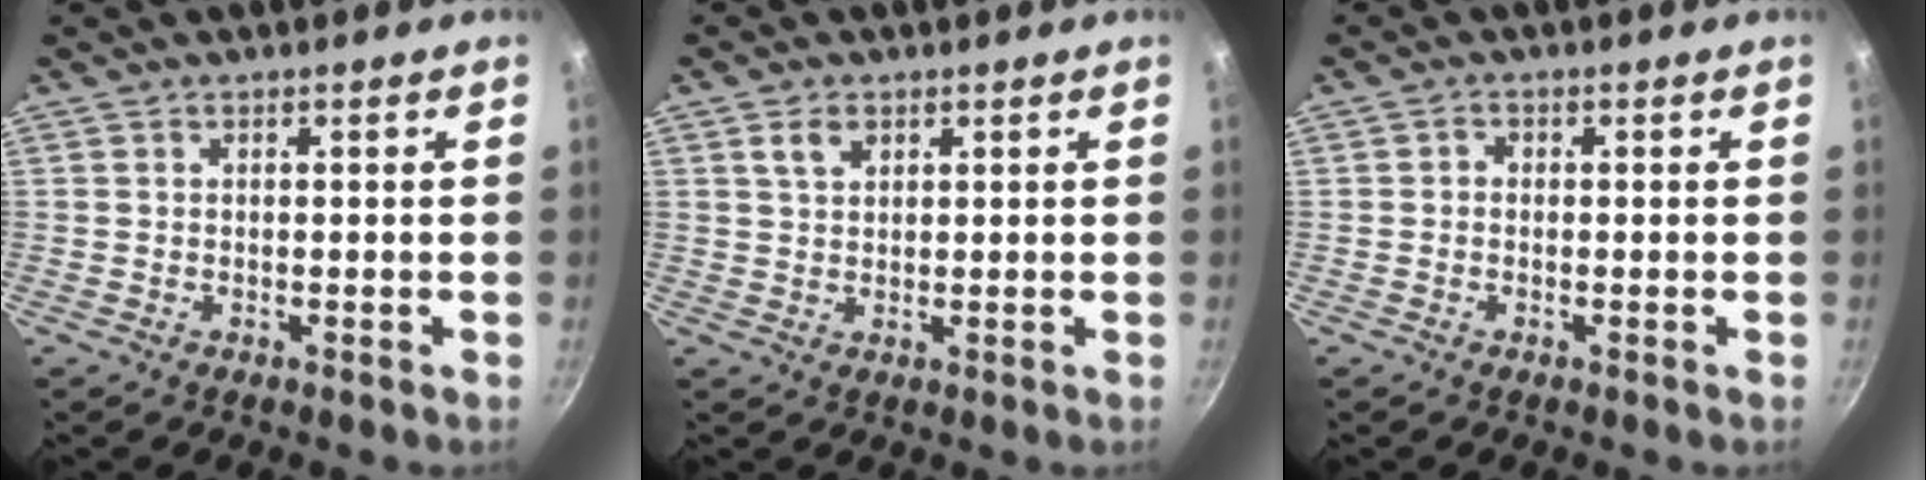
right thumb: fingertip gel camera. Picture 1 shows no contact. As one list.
[{"total": 3.2, "force": [1.5, 2.0, 2.0], "torque": [-0.029, -0.001, 0.028]}, {"total": 1.1, "force": [-0.3, 1.0, 0.5], "torque": [-0.007, 0.005, -0.008]}]